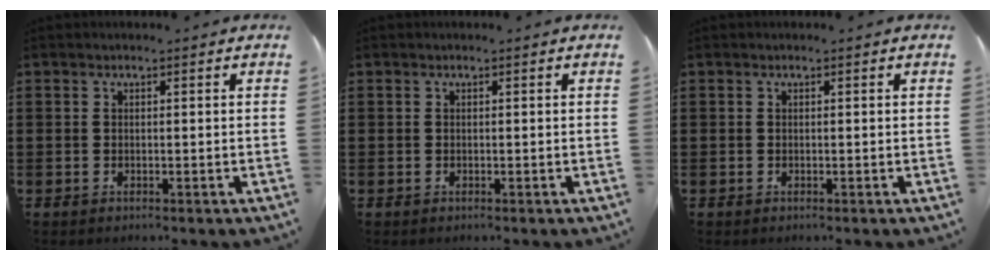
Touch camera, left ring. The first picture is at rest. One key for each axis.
{"total": 0.0}
{"total": 0.0}